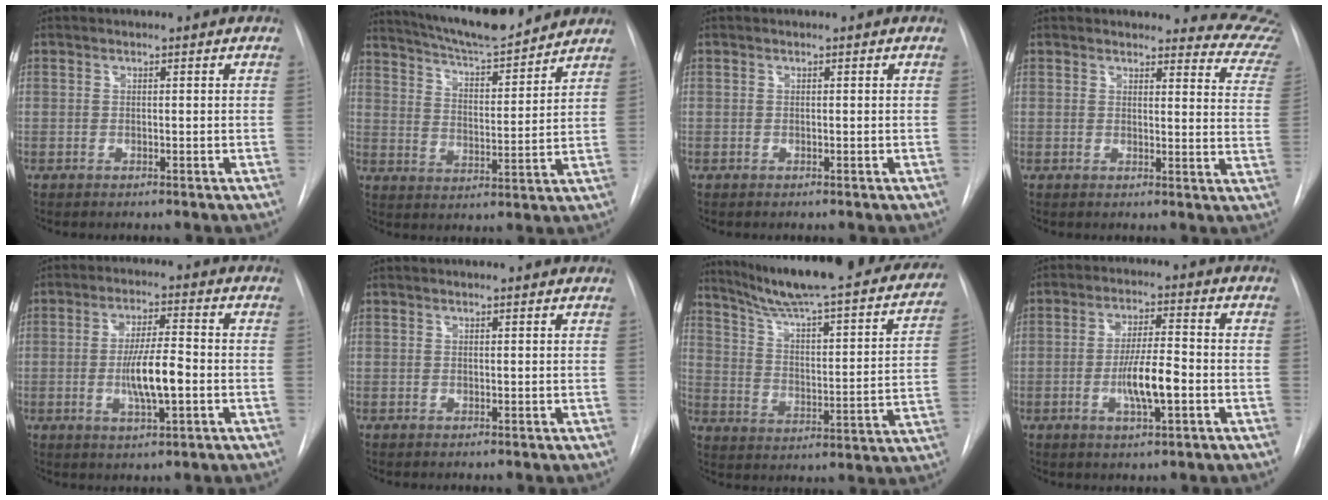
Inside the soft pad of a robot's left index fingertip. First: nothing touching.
{"total": 15.9, "force": [14.4, 2.0, 6.4], "torque": [-0.109, 0.006, 0.225]}
{"total": 0.0}
{"total": 11.7, "force": [11.5, 1.8, 0.4], "torque": [0.037, -0.097, 0.083]}
{"total": 7.8, "force": [-1.4, 1.3, 7.5], "torque": [-0.140, -0.002, -0.026]}
{"total": 2.5, "force": [2.4, 0.2, 0.6], "torque": [-0.012, 0.013, 0.022]}
{"total": 29.6, "force": [25.4, 4.0, 14.6], "torque": [-0.217, -0.048, 0.333]}
{"total": 7.4, "force": [-1.9, 1.2, 7.0], "torque": [-0.131, -0.001, -0.034]}